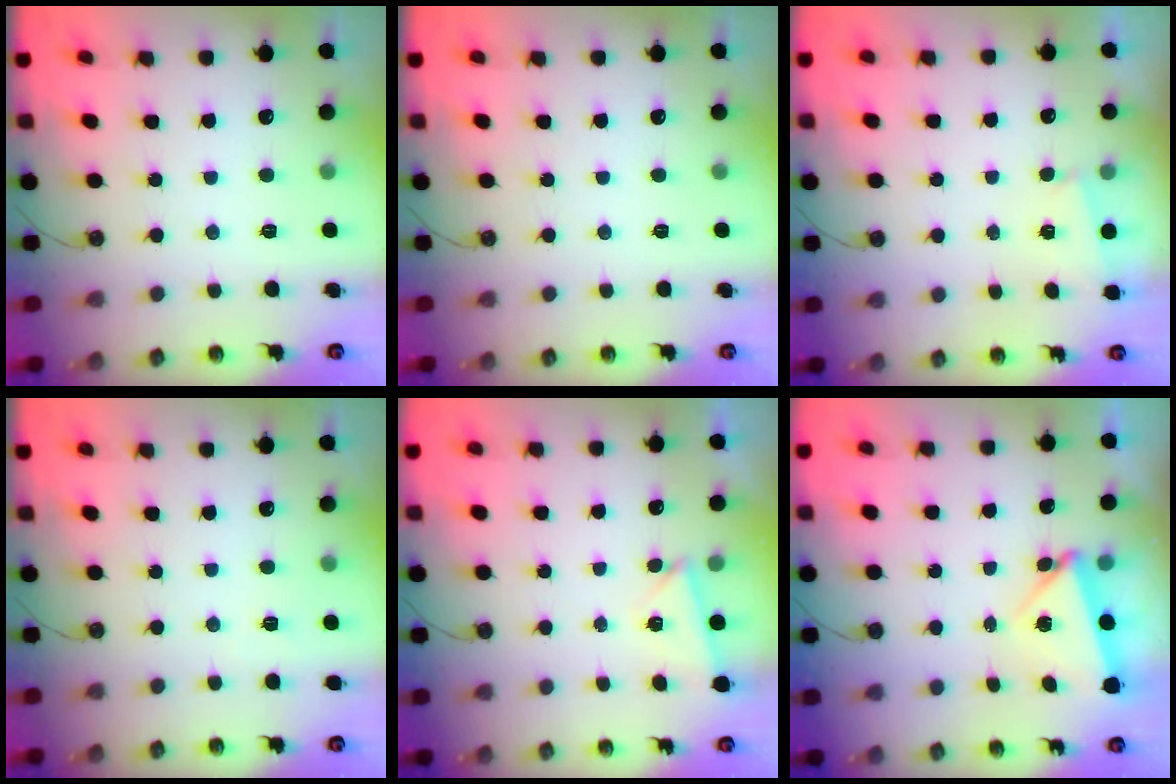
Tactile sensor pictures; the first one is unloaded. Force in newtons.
{"total": 0.0}
{"total": 1.0, "press": 1.0, "slide": 0.3}
{"total": 2.8, "press": 1.5, "slide": 2.3}
{"total": 2.0, "press": 1.7, "slide": 1.0}
{"total": 5.0, "press": 4.9, "slide": 1.0}